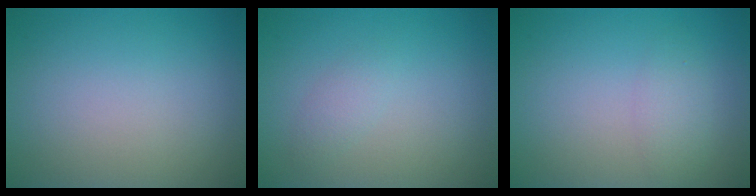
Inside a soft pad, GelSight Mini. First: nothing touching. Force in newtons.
{"total": 1.2, "press": 1.2, "slide": 0.0}
{"total": 1.7, "press": 1.7, "slide": 0.1}